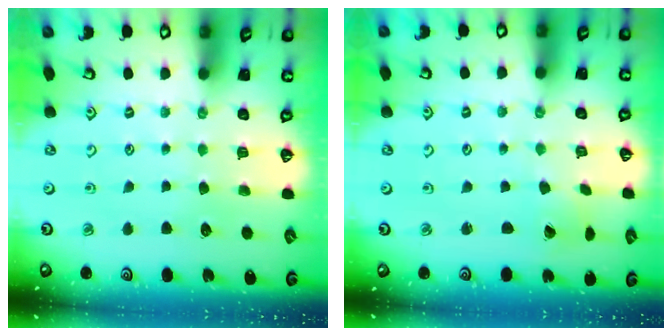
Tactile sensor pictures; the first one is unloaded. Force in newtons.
{"total": 1.2, "press": 1.2, "slide": 0.1}